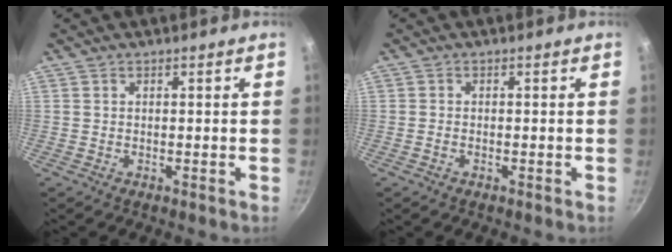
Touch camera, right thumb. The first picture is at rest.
{"total": 0.5, "force": [-0.4, 0.3, 0.3], "torque": [-0.013, 0.002, -0.010]}